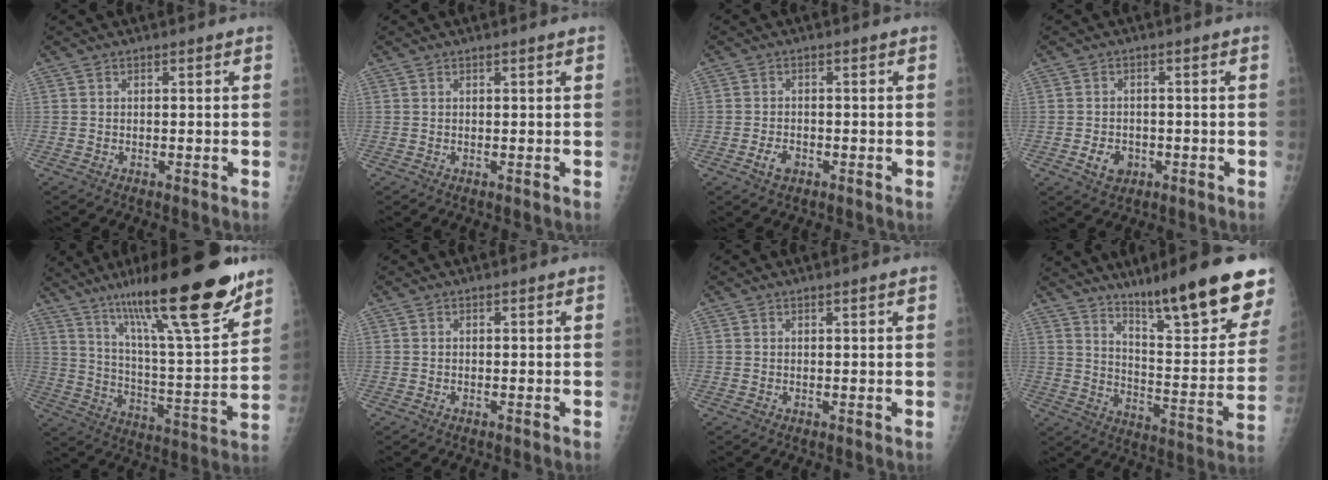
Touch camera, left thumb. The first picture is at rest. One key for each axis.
{"total": 0.5, "fx": 0.4, "fy": -0.1, "fz": 0.4, "tx": -0.014, "ty": -0.002, "tz": 0.010}
{"total": 2.5, "fx": -1.2, "fy": 1.5, "fz": 1.5, "tx": -0.029, "ty": 0.005, "tz": -0.019}
{"total": 3.8, "fx": -1.3, "fy": 2.9, "fz": 2.0, "tx": -0.025, "ty": 0.004, "tz": -0.015}
{"total": 25.5, "fx": 17.4, "fy": 3.9, "fz": 18.2, "tx": -0.272, "ty": -0.075, "tz": 0.288}
{"total": 0.0}
{"total": 1.0, "fx": 0.7, "fy": -0.2, "fz": 0.7, "tx": -0.012, "ty": -0.001, "tz": 0.013}
{"total": 20.6, "fx": 14.8, "fy": 3.2, "fz": 14.0, "tx": -0.170, "ty": -0.100, "tz": 0.224}